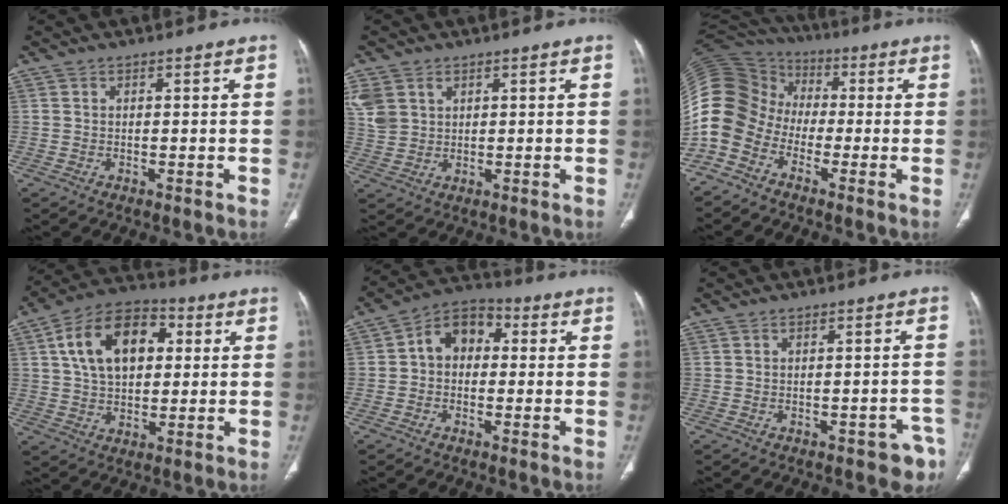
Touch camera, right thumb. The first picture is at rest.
{"total": 6.4, "force": [2.8, 4.8, 3.2], "torque": [-0.065, -0.002, 0.069]}
{"total": 16.5, "force": [-5.7, 13.2, 8.1], "torque": [-0.182, 0.066, -0.120]}
{"total": 15.8, "force": [4.1, 10.0, 11.6], "torque": [-0.177, 0.013, 0.064]}
{"total": 8.3, "force": [0.5, 6.2, 5.4], "torque": [-0.060, 0.028, -0.009]}
{"total": 5.9, "force": [-4.1, 2.9, 3.2], "torque": [-0.014, 0.027, -0.046]}